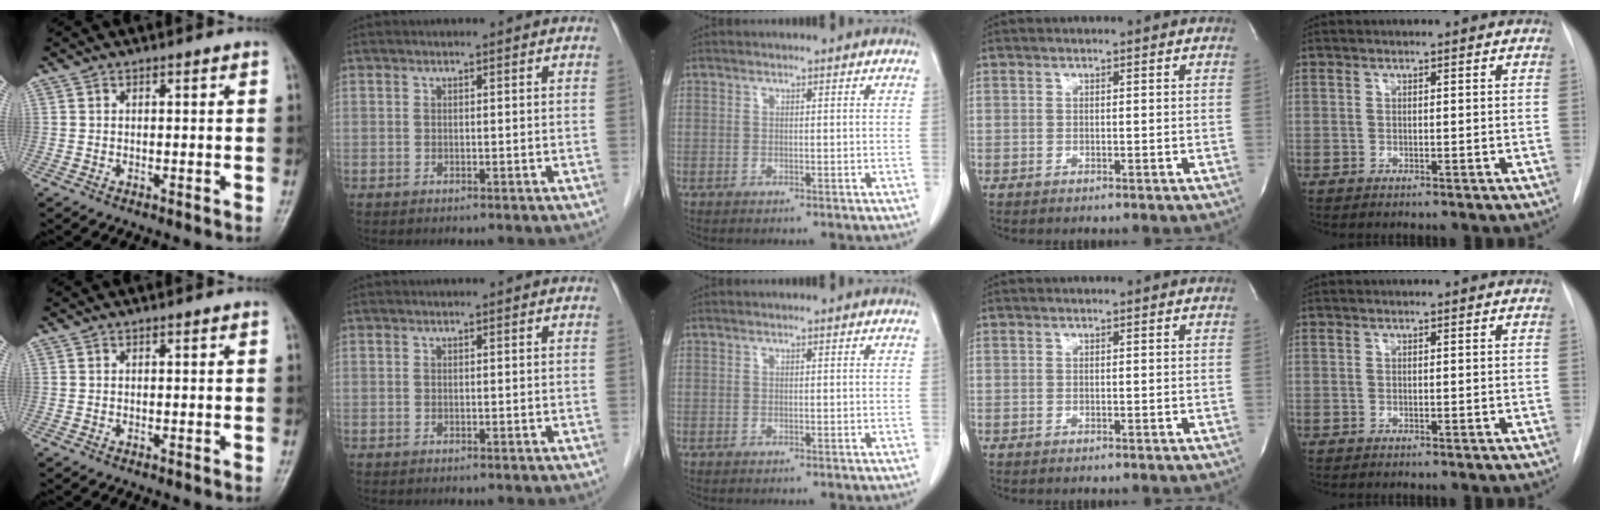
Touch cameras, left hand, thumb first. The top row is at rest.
{}